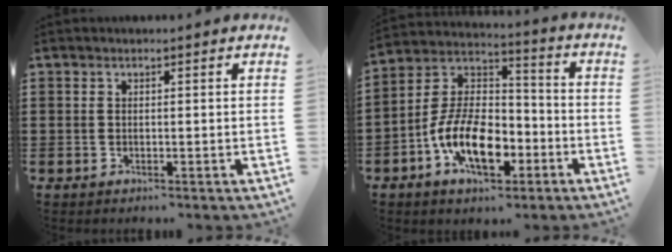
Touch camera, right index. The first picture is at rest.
{"total": 12.1, "force": [-5.2, 6.4, 8.8], "torque": [-0.199, 0.004, -0.099]}